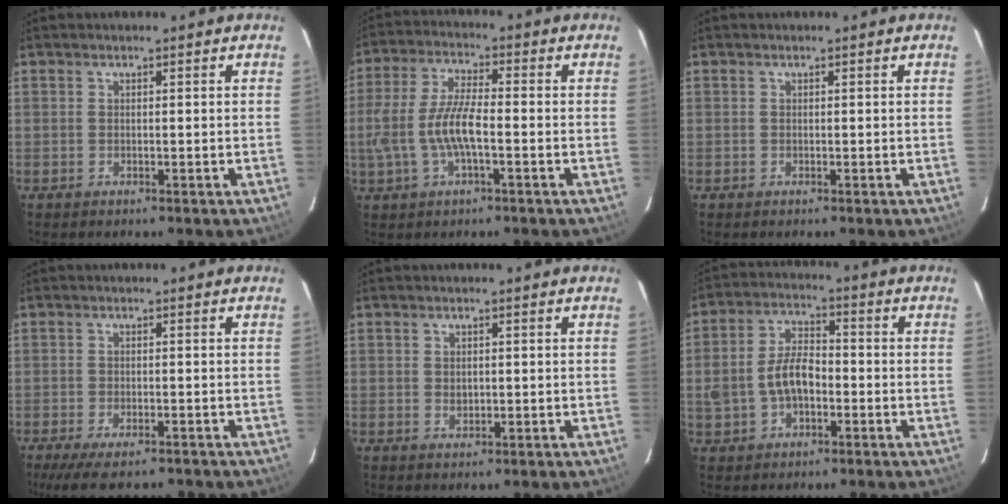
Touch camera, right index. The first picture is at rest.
{"total": 10.2, "force": [-2.3, 3.0, 9.5], "torque": [-0.202, 0.001, -0.043]}
{"total": 0.0}
{"total": 8.6, "force": [-6.9, 2.3, 4.6], "torque": [-0.105, -0.029, -0.113]}
{"total": 1.6, "force": [0.0, 1.3, 1.0], "torque": [-0.013, 0.000, 0.002]}
{"total": 8.6, "force": [-2.0, 5.3, 6.6], "torque": [-0.133, 0.015, -0.028]}